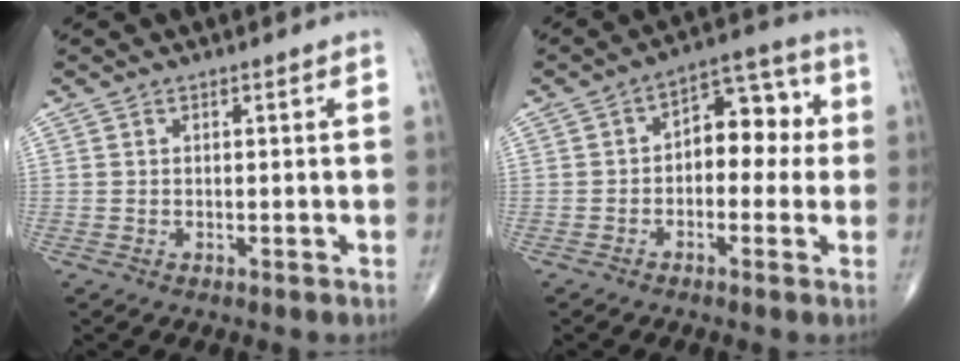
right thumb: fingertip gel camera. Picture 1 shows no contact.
{"total": 9.7, "force": [0.1, 6.1, 7.5], "torque": [-0.062, 0.038, -0.012]}